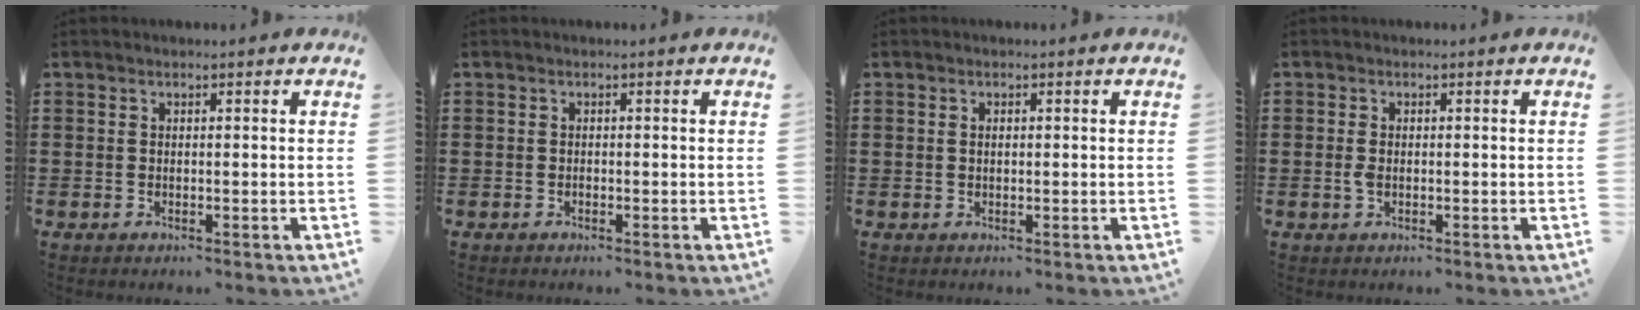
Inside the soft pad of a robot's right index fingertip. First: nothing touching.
{"total": 0.0}
{"total": 0.7, "force": [0.1, 0.4, 0.6], "torque": [-0.014, 0.001, 0.002]}
{"total": 1.5, "force": [-0.2, 0.9, 1.3], "torque": [-0.033, 0.000, -0.006]}